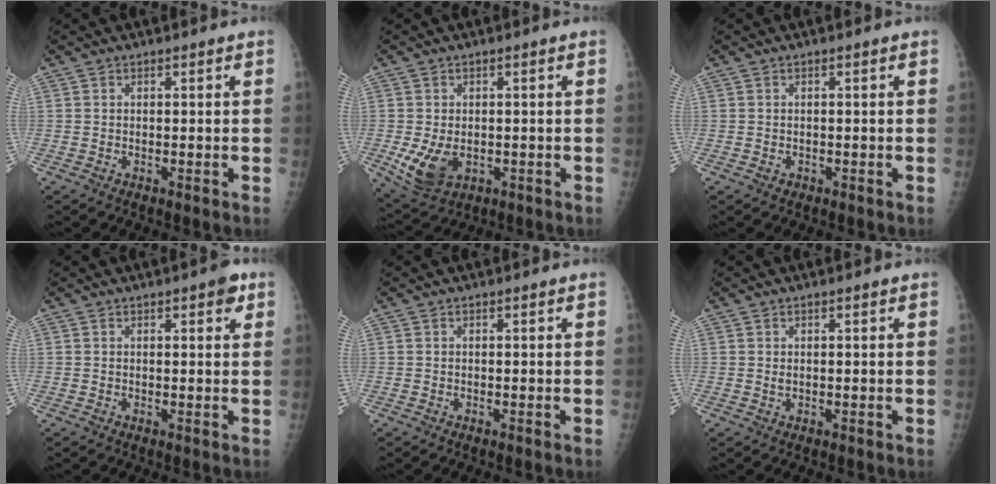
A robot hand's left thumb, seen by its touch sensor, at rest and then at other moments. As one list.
[{"total": 7.3, "force": [-1.5, 4.8, 5.2], "torque": [-0.095, -0.003, -0.013]}, {"total": 0.7, "force": [-0.3, 0.6, 0.2], "torque": [-0.001, 0.005, -0.003]}, {"total": 2.9, "force": [1.5, 1.1, 2.2], "torque": [-0.019, -0.002, 0.013]}, {"total": 0.0}, {"total": 0.9, "force": [0.3, 0.4, 0.8], "torque": [-0.013, 0.003, 0.009]}]